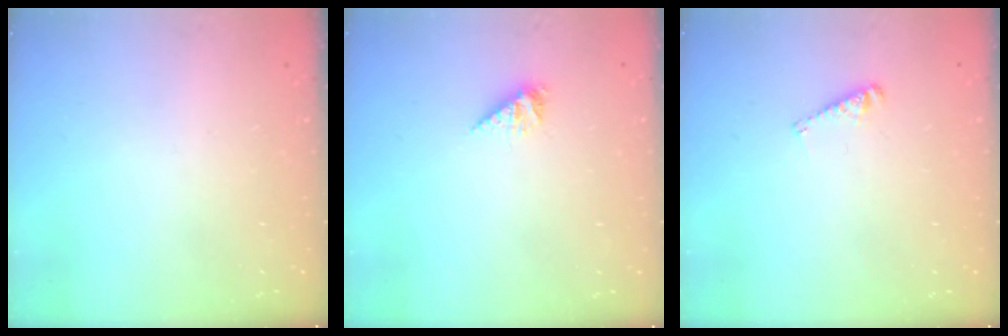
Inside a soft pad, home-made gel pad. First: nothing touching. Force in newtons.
{"total": 2.8, "press": 2.8, "slide": 0.5}
{"total": 3.6, "press": 3.6, "slide": 0.4}